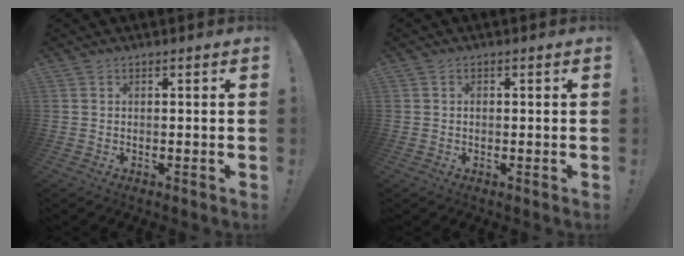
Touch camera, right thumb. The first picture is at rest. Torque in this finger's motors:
{"motor_torque": [-0.38, 0.19, 0.00, 0.01, 0.00]}